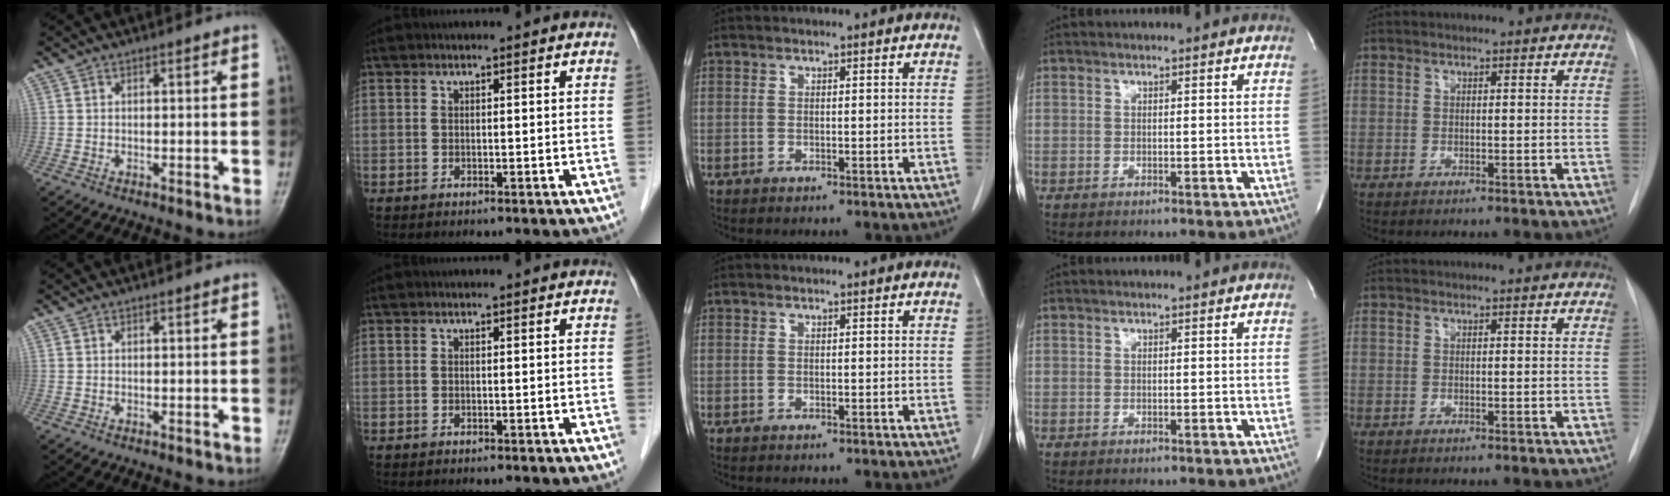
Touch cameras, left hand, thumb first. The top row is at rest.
{}